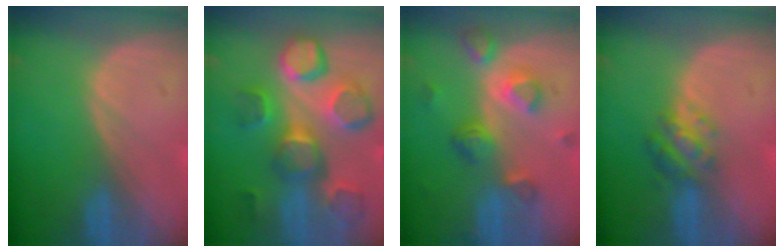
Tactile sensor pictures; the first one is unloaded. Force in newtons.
{"total": 12.4, "press": 11.1, "slide": 5.6}
{"total": 7.9, "press": 7.0, "slide": 3.7}
{"total": 4.8, "press": 4.4, "slide": 1.9}